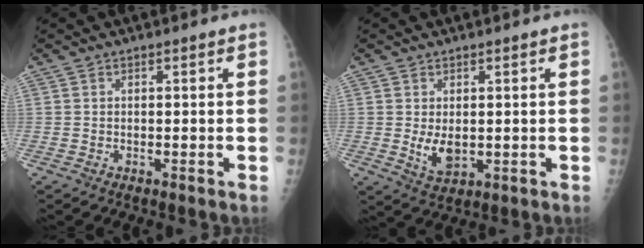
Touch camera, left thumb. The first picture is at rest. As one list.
[{"total": 4.4, "force": [0.2, 2.5, 3.6], "torque": [-0.055, -0.013, 0.016]}]